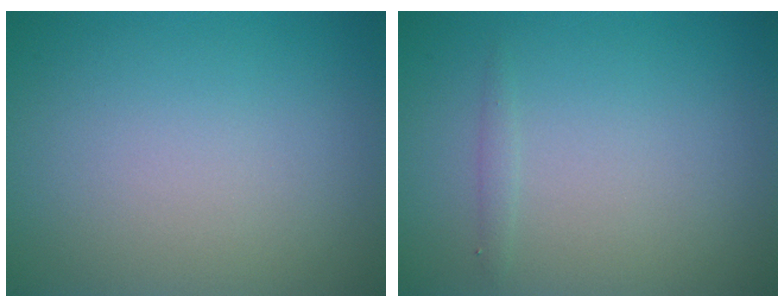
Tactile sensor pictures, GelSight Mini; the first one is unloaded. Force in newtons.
{"total": 0.6, "press": 0.6, "slide": 0.0}